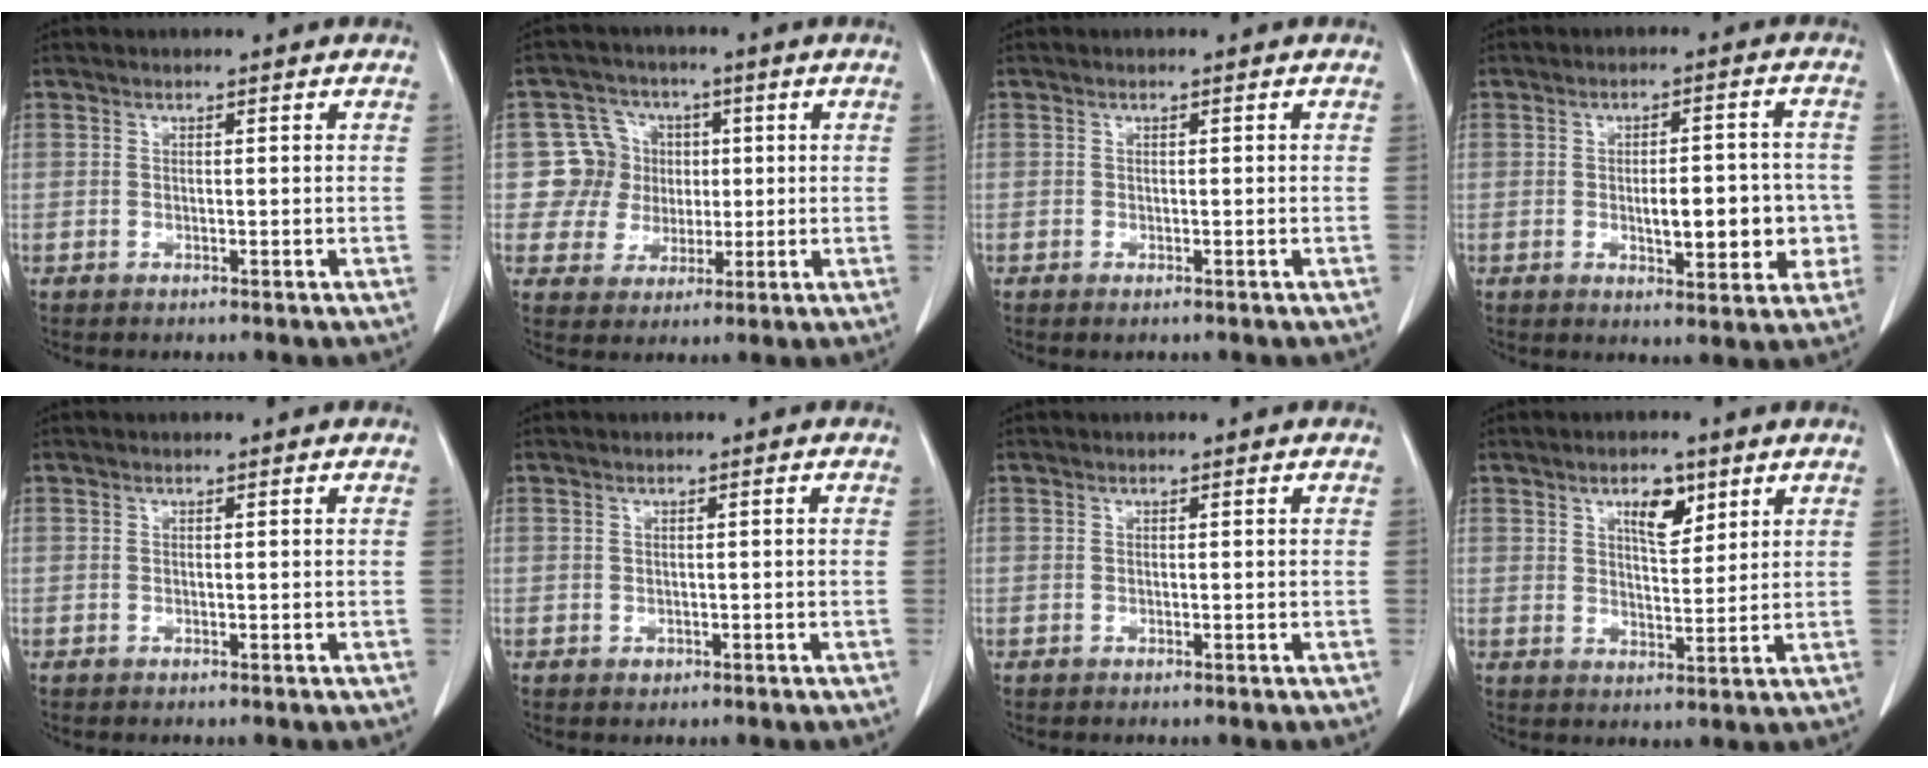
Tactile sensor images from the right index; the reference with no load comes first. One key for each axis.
{"total": 7.4, "fx": 0.8, "fy": 7.3, "fz": 0.8, "tx": -0.010, "ty": 0.025, "tz": 0.021}
{"total": 0.8, "fx": -0.6, "fy": 0.1, "fz": 0.6, "tx": -0.009, "ty": -0.003, "tz": -0.005}
{"total": 8.8, "fx": -1.4, "fy": 3.2, "fz": 8.0, "tx": -0.108, "ty": 0.011, "tz": -0.010}
{"total": 0.0}
{"total": 0.7, "fx": -0.3, "fy": 0.5, "fz": 0.3, "tx": -0.005, "ty": 0.001, "tz": -0.001}
{"total": 0.0}
{"total": 5.1, "fx": 2.8, "fy": 1.9, "fz": 3.8, "tx": -0.066, "ty": -0.001, "tz": 0.049}